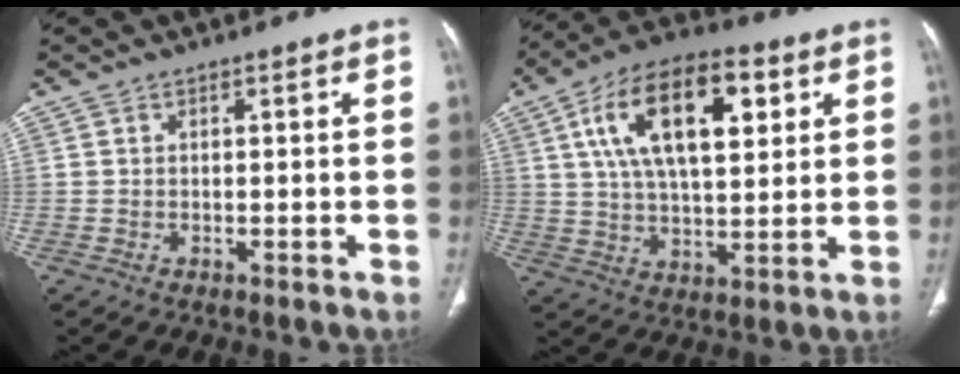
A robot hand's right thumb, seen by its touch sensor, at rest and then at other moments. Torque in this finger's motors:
{"motor_torque": [0.75, 4.27, 1.47, -0.23, 0.56]}